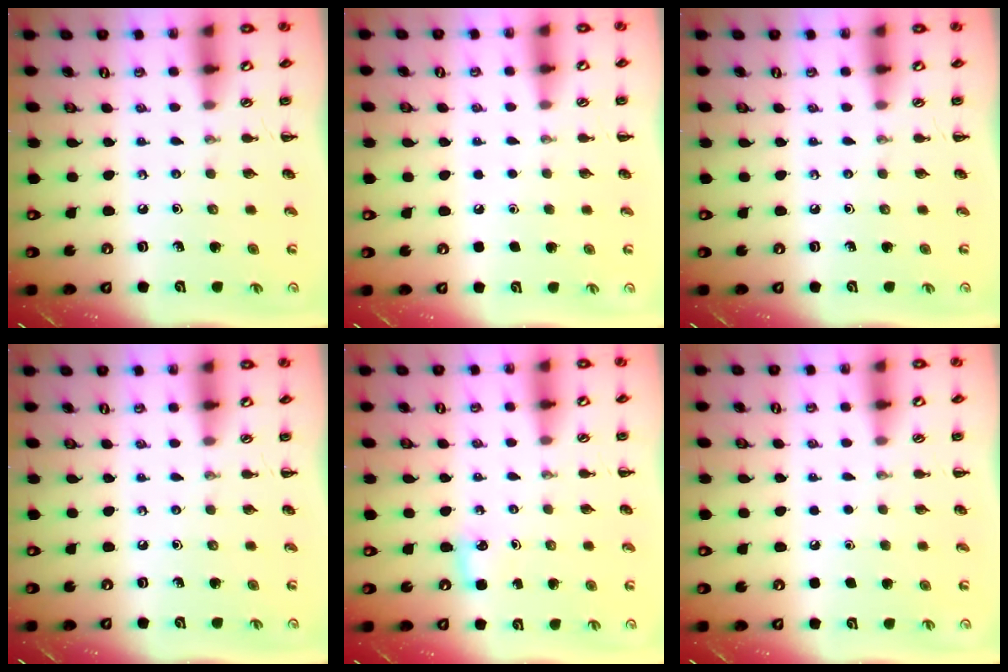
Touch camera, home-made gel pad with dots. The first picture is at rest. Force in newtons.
{"total": 1.7, "press": 1.7, "slide": 0.1}
{"total": 0.0}
{"total": 0.0}
{"total": 3.6, "press": 3.4, "slide": 1.3}
{"total": 1.8, "press": 1.8, "slide": 0.1}